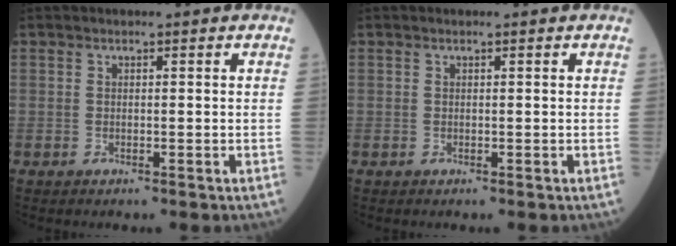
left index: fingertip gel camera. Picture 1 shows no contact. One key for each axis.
{"total": 0.0}